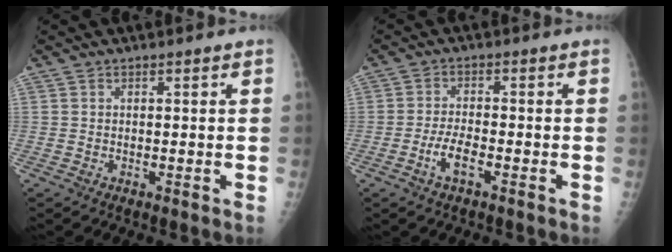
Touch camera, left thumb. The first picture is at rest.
{"total": 4.2, "force": [-2.2, 1.4, 3.3], "torque": [-0.070, 0.013, -0.042]}